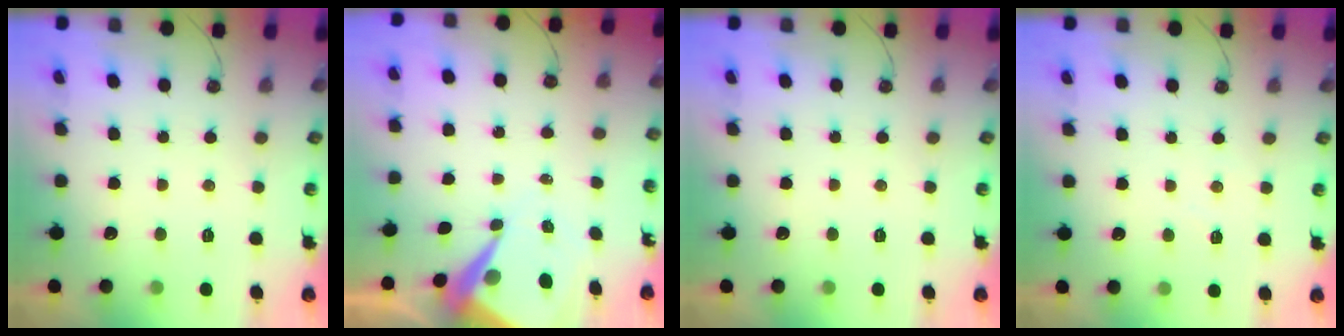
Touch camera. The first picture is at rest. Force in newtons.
{"total": 9.6, "press": 9.5, "slide": 0.9}
{"total": 0.0}
{"total": 4.0, "press": 3.9, "slide": 0.7}